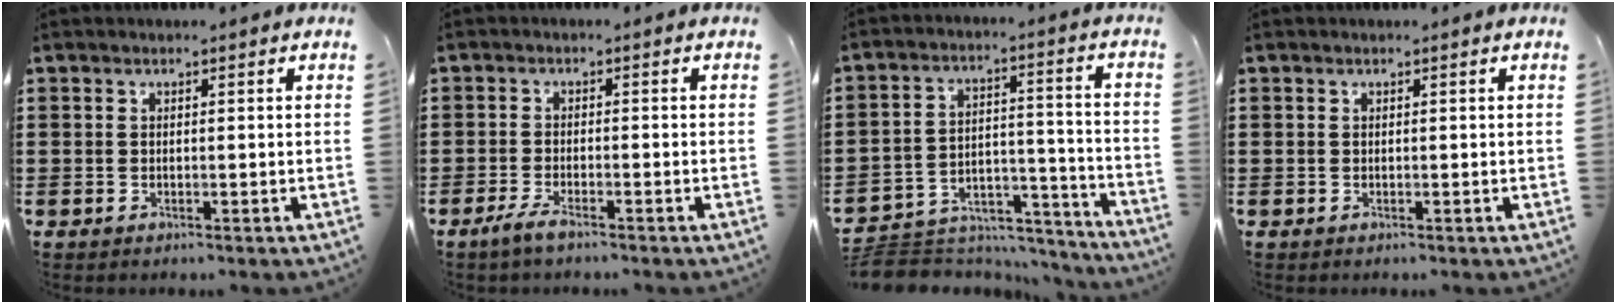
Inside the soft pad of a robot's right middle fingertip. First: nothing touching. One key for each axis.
{"total": 2.5, "fx": -1.7, "fy": 0.3, "fz": 1.7, "tx": -0.044, "ty": -0.003, "tz": -0.037}
{"total": 6.1, "fx": -5.6, "fy": 2.2, "fz": 0.7, "tx": -0.008, "ty": 0.018, "tz": -0.112}
{"total": 0.0}